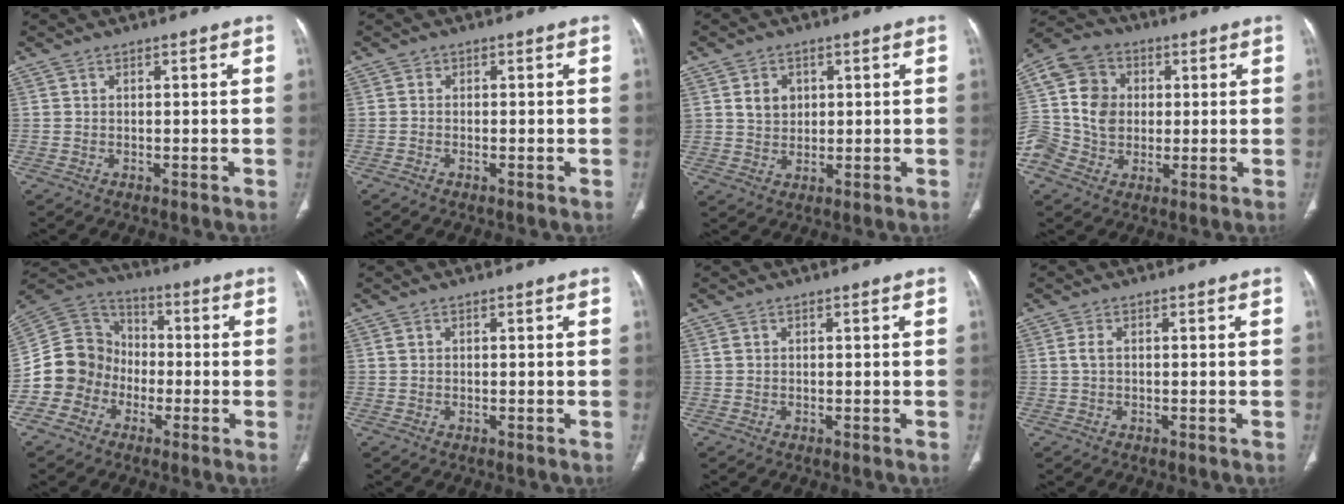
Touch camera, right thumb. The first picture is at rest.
{"total": 0.8, "force": [-0.5, 0.5, 0.2], "torque": [-0.005, 0.001, -0.015]}
{"total": 4.8, "force": [1.6, 3.9, 2.2], "torque": [-0.017, -0.009, 0.033]}
{"total": 15.0, "force": [0.2, 12.9, 7.7], "torque": [-0.150, 0.023, 0.002]}
{"total": 12.5, "force": [-4.1, 11.4, 3.3], "torque": [-0.032, 0.063, -0.081]}
{"total": 0.6, "force": [0.2, 0.5, 0.4], "torque": [-0.005, 0.004, 0.006]}
{"total": 0.7, "force": [0.3, 0.6, 0.4], "torque": [-0.004, 0.004, 0.006]}
{"total": 1.6, "force": [0.3, 0.8, 1.3], "torque": [-0.033, 0.004, 0.007]}